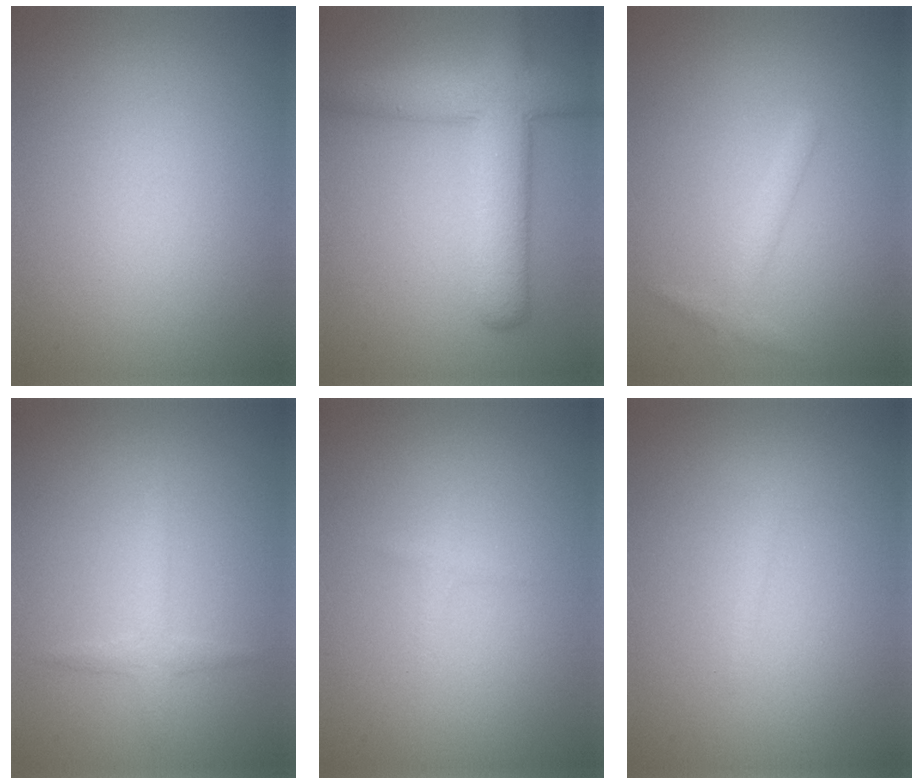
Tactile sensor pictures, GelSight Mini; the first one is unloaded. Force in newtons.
{"total": 7.3, "press": 7.3, "slide": 0.4}
{"total": 1.4, "press": 1.4, "slide": 0.1}
{"total": 1.7, "press": 1.7, "slide": 0.0}
{"total": 0.7, "press": 0.7, "slide": 0.1}
{"total": 0.7, "press": 0.7, "slide": 0.1}